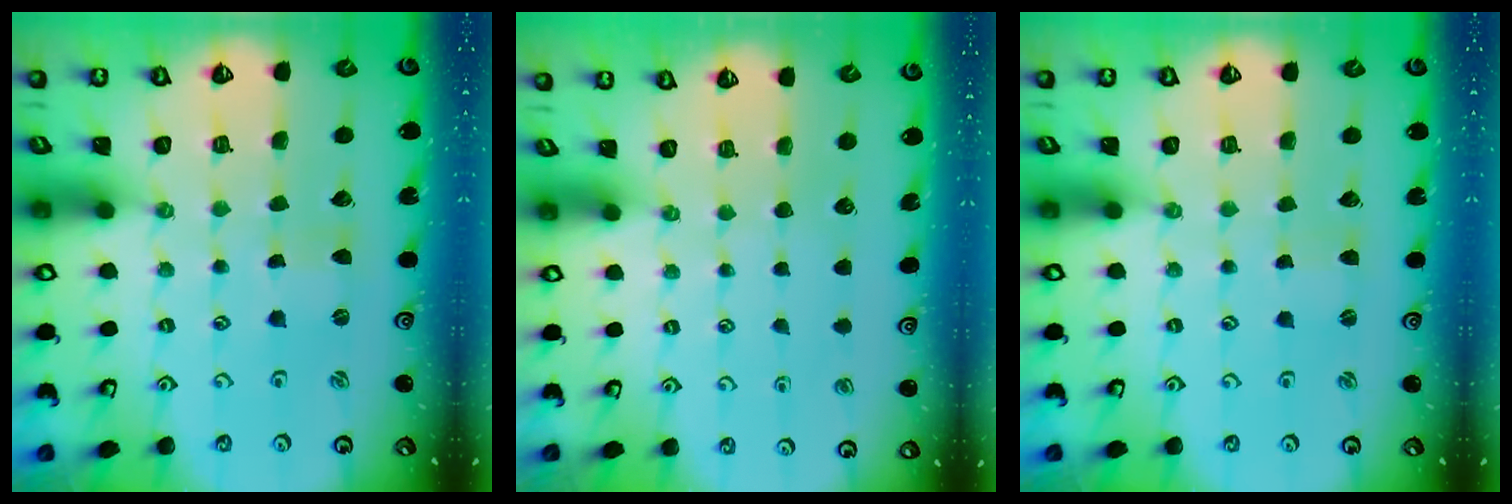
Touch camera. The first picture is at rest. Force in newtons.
{"total": 0.0}
{"total": 0.9, "press": 0.9, "slide": 0.1}